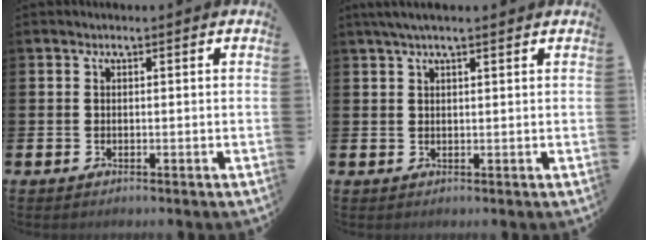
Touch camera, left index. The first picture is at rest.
{"total": 2.5, "force": [1.9, 0.3, 1.6], "torque": [-0.031, 0.002, 0.033]}